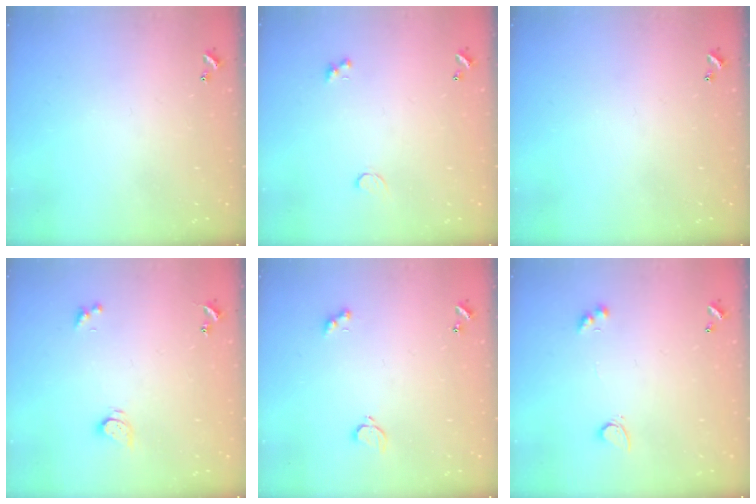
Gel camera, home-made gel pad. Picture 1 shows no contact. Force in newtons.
{"total": 0.8, "press": 0.7, "slide": 0.4}
{"total": 0.0}
{"total": 2.6, "press": 2.6, "slide": 0.2}
{"total": 2.1, "press": 2.1, "slide": 0.5}
{"total": 2.9, "press": 2.6, "slide": 1.3}